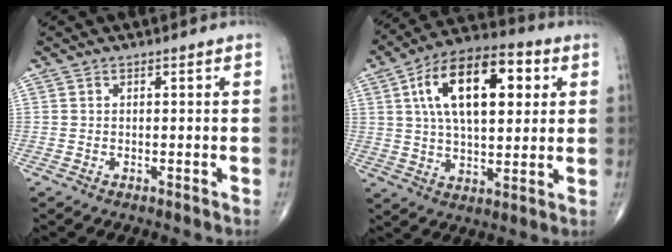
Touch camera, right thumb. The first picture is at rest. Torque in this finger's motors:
{"motor_torque": [0.91, 3.92, 1.91, 0.72, 0.60]}